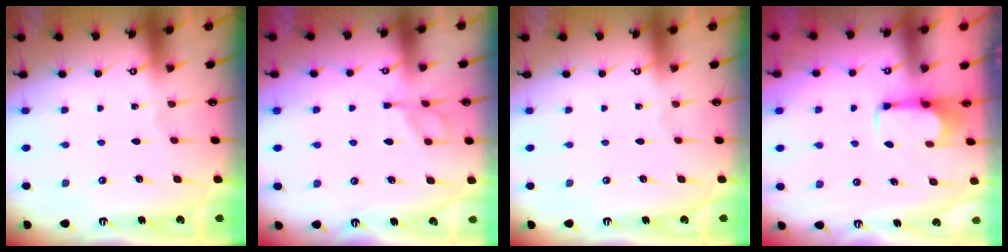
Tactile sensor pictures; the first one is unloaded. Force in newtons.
{"total": 7.8, "press": 7.8, "slide": 0.6}
{"total": 0.0}
{"total": 2.8, "press": 2.6, "slide": 0.8}